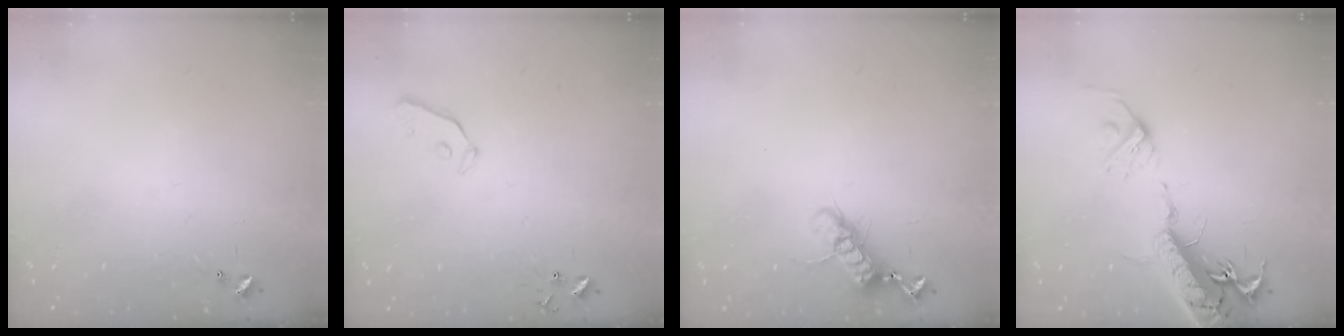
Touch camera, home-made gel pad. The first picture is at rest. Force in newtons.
{"total": 3.3, "press": 3.2, "slide": 0.5}
{"total": 11.8, "press": 11.8, "slide": 1.2}
{"total": 20.6, "press": 20.2, "slide": 4.3}